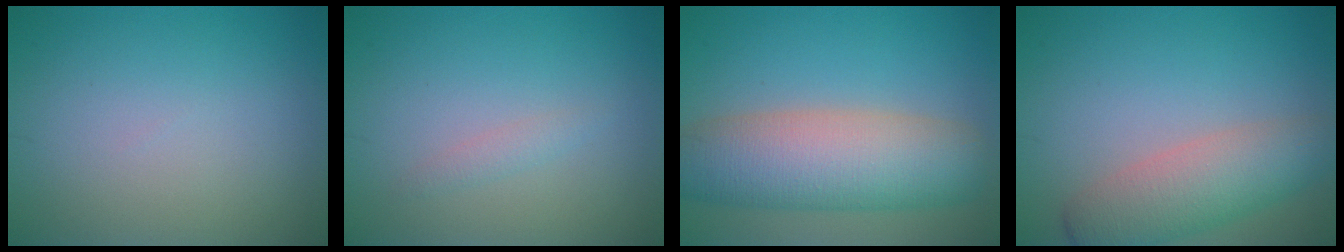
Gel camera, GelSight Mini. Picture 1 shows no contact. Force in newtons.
{"total": 1.0, "press": 1.0, "slide": 0.1}
{"total": 9.0, "press": 9.0, "slide": 0.7}
{"total": 4.5, "press": 4.5, "slide": 0.3}